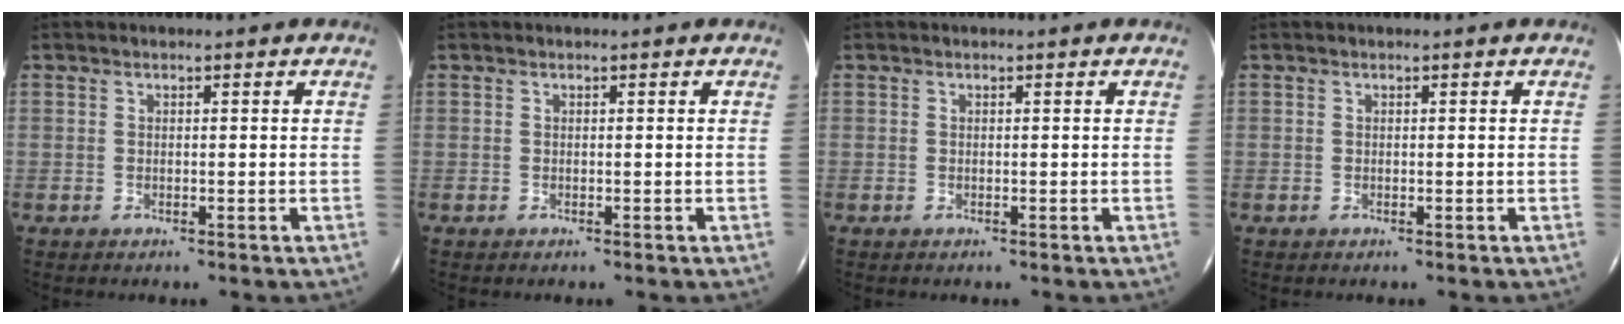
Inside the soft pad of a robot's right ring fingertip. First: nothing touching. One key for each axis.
{"total": 0.0}
{"total": 0.0}
{"total": 0.0}